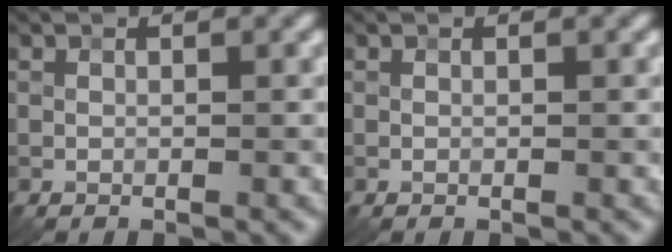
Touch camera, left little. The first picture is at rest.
{"total": 0.0}